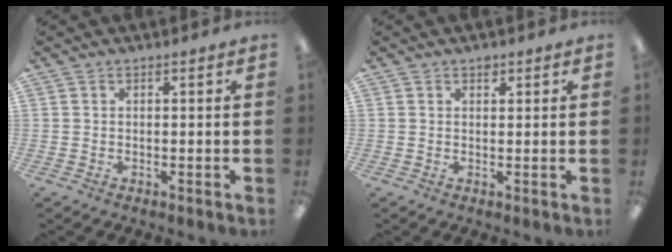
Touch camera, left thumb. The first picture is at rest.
{"total": 1.7, "force": [1.2, 1.0, 0.6], "torque": [-0.006, -0.002, 0.021]}